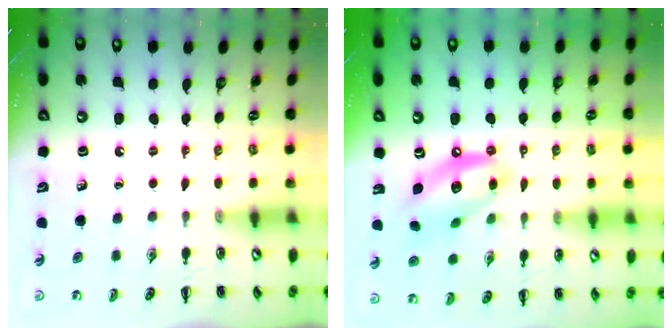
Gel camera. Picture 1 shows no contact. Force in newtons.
{"total": 14.1, "press": 13.7, "slide": 3.5}